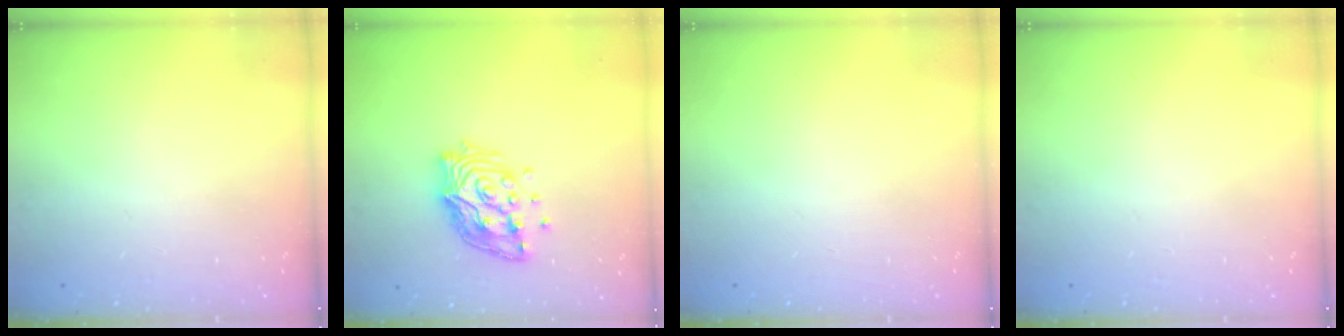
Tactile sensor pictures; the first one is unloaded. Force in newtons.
{"total": 14.3, "press": 14.1, "slide": 2.7}
{"total": 0.0}
{"total": 0.0}